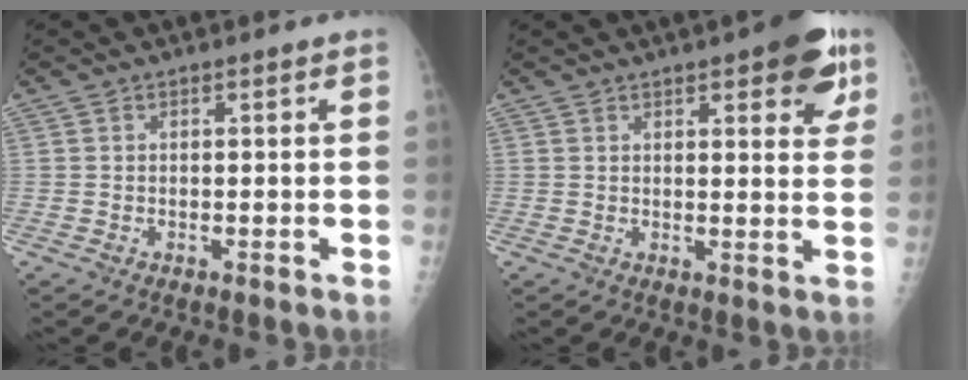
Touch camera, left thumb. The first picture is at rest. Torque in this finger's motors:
{"motor_torque": [1.24, 1.03, 0.76, -0.76, 0.03]}